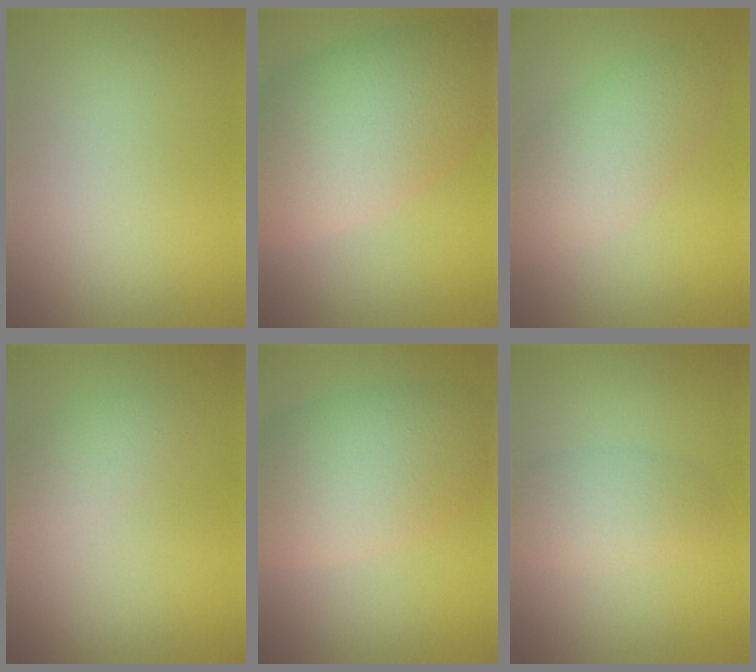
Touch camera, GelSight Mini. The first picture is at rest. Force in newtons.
{"total": 10.9, "press": 10.9, "slide": 0.7}
{"total": 4.6, "press": 4.6, "slide": 0.3}
{"total": 2.2, "press": 2.2, "slide": 0.1}
{"total": 8.4, "press": 8.4, "slide": 0.3}
{"total": 2.8, "press": 2.8, "slide": 0.2}